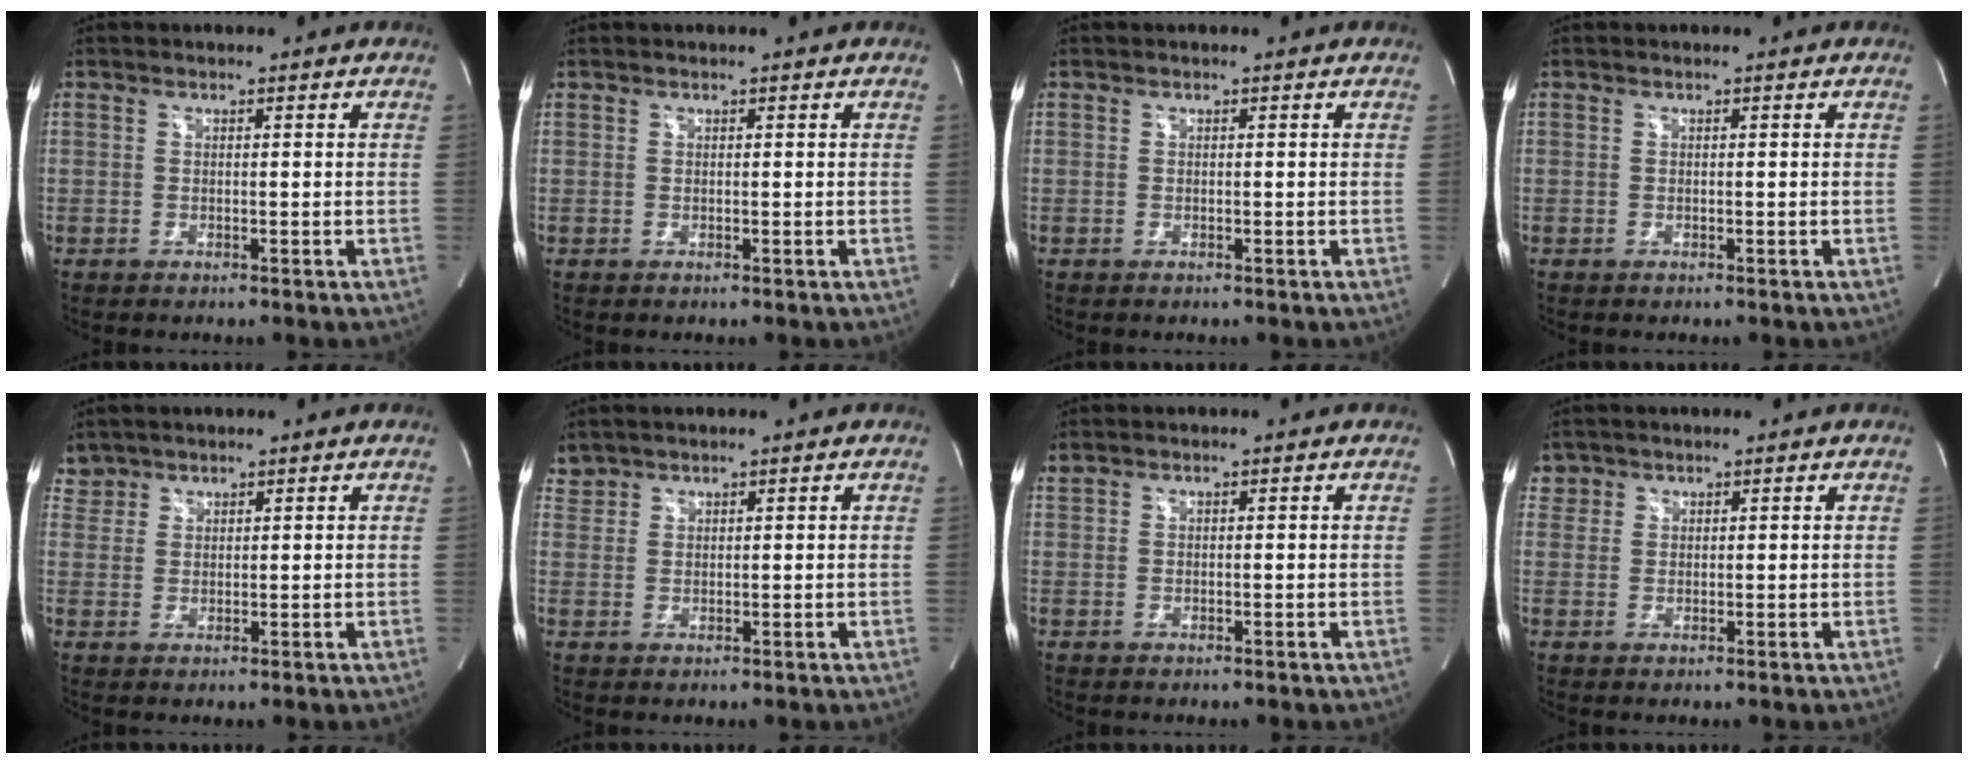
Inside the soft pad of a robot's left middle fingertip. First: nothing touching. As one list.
[{"total": 0.0}, {"total": 0.0}, {"total": 0.0}, {"total": 2.7, "force": [2.4, 1.2, -0.5], "torque": [0.011, 0.010, 0.048]}, {"total": 2.2, "force": [2.1, 0.6, -0.3], "torque": [0.002, 0.013, 0.046]}, {"total": 0.8, "force": [0.8, 0.0, 0.2], "torque": [-0.019, 0.016, 0.026]}, {"total": 2.1, "force": [1.6, 1.4, -0.4], "torque": [0.015, 0.009, 0.026]}]